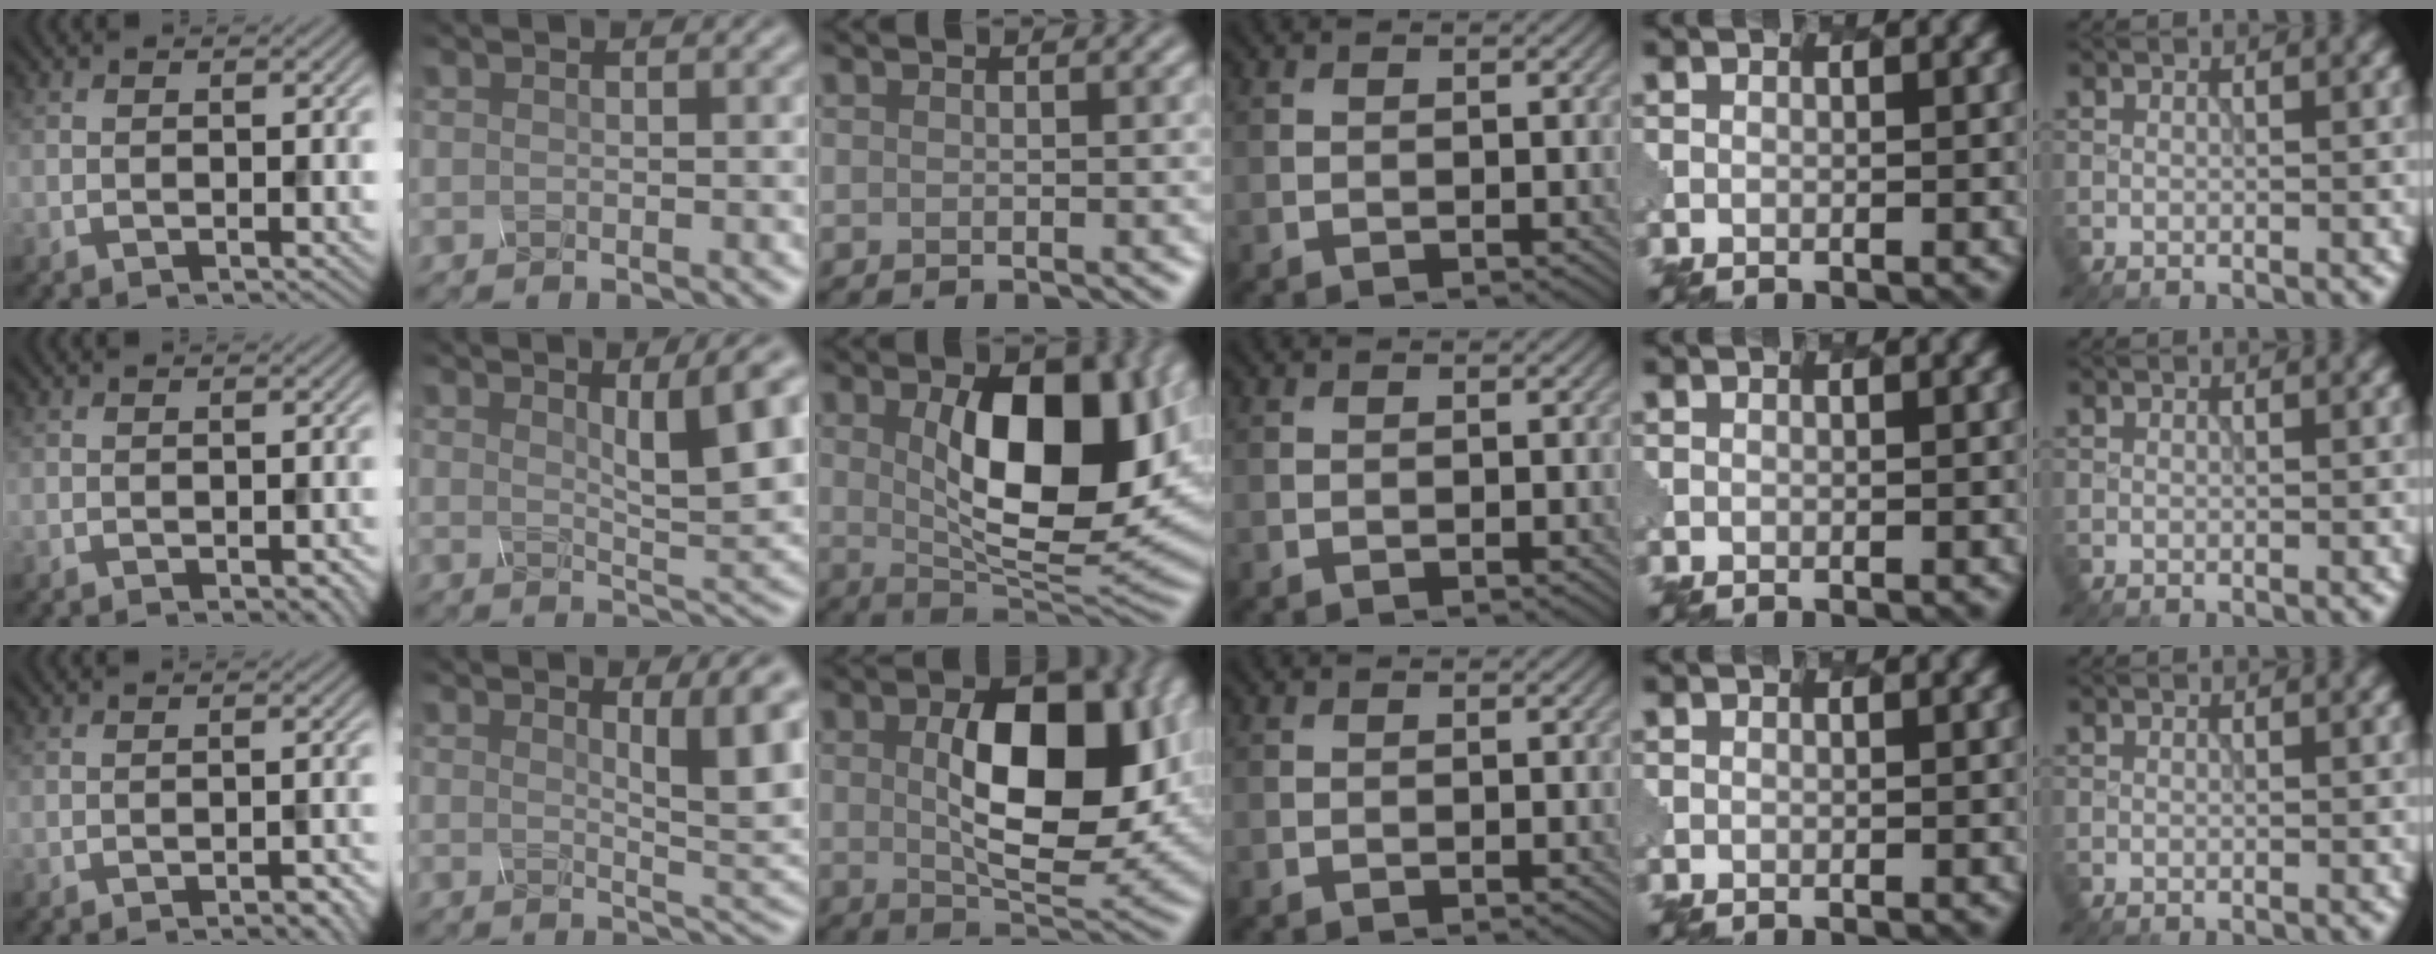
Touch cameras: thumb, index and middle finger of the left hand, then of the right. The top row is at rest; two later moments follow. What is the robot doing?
{"motion": "unscrew", "object": "spray bottle"}